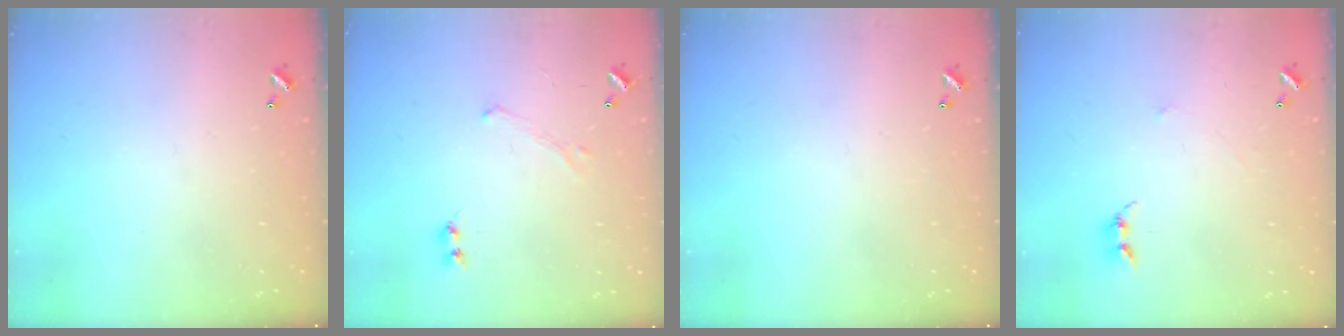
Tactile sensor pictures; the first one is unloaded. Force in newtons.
{"total": 0.0}
{"total": 0.0}
{"total": 2.6, "press": 2.6, "slide": 0.3}